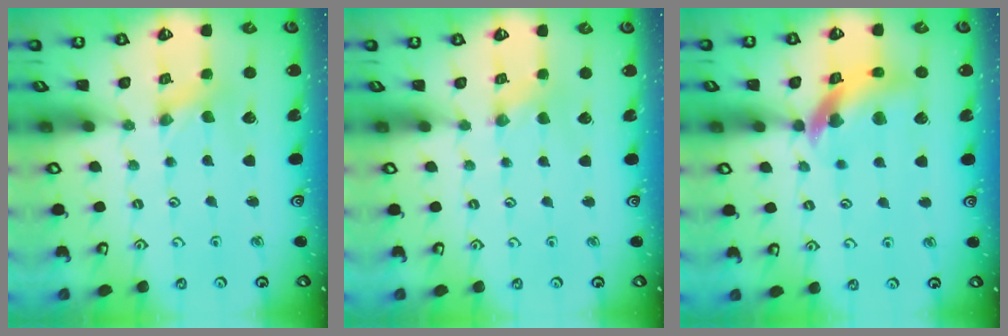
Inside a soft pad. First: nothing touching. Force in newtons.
{"total": 0.9, "press": 0.9, "slide": 0.2}
{"total": 11.7, "press": 11.7, "slide": 1.4}